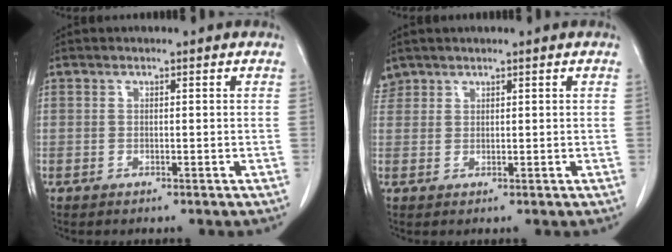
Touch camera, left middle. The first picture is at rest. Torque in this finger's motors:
{"motor_torque": [0.40, -0.40, 0.02, -0.01]}